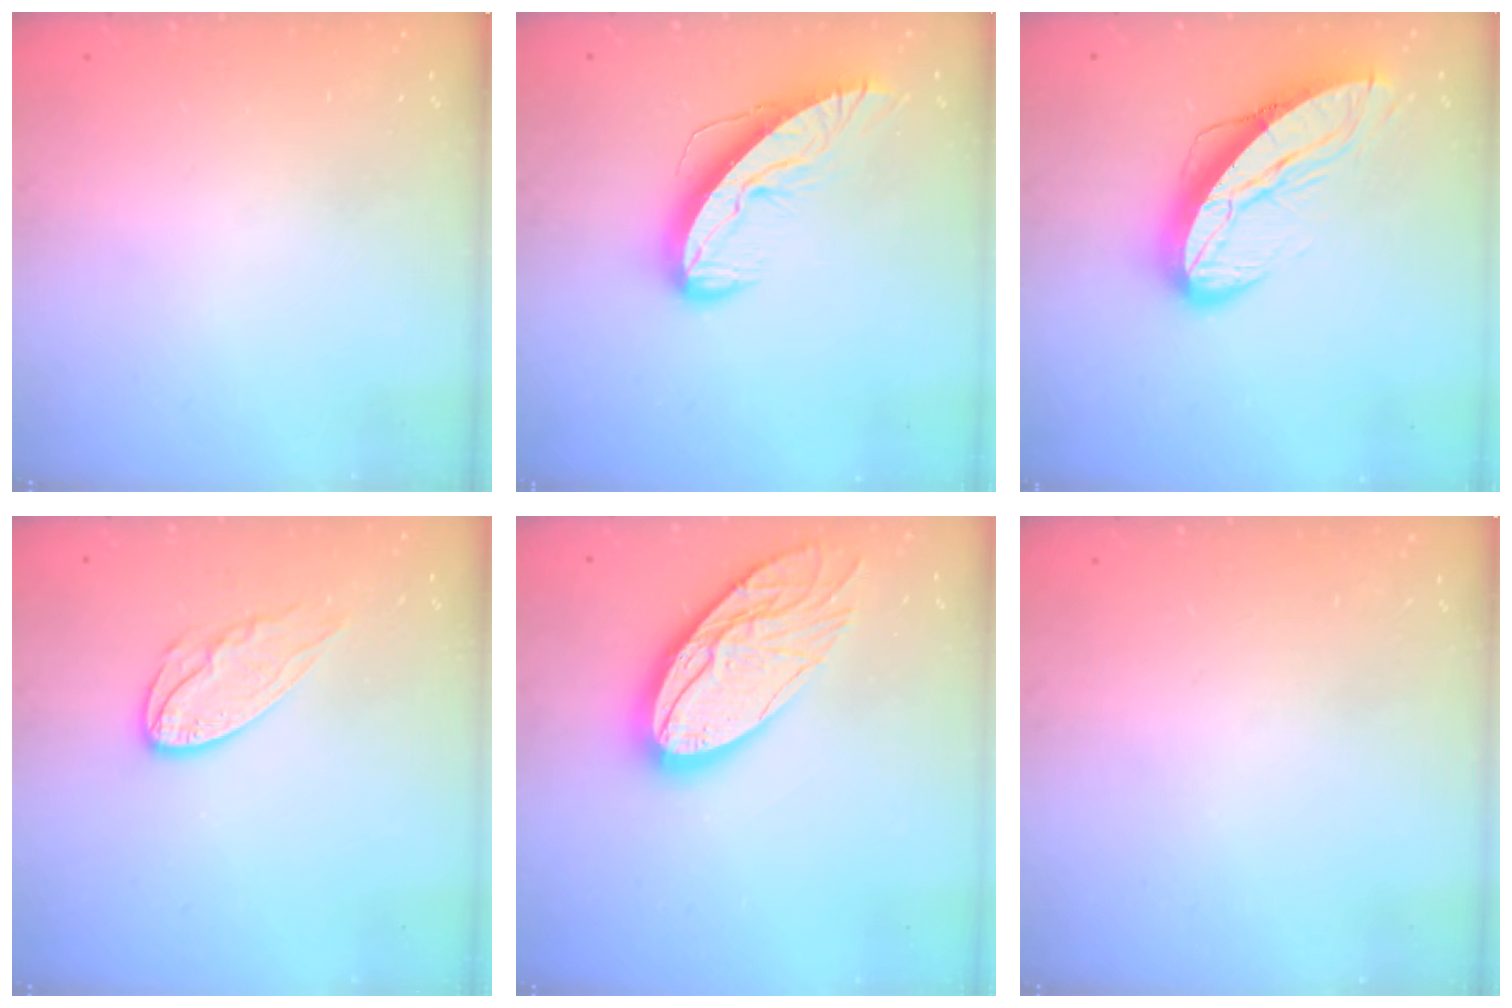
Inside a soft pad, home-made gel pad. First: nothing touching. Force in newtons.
{"total": 11.0, "press": 11.0, "slide": 1.3}
{"total": 13.6, "press": 13.5, "slide": 1.5}
{"total": 8.9, "press": 8.9, "slide": 0.5}
{"total": 17.9, "press": 17.8, "slide": 1.9}
{"total": 0.0}